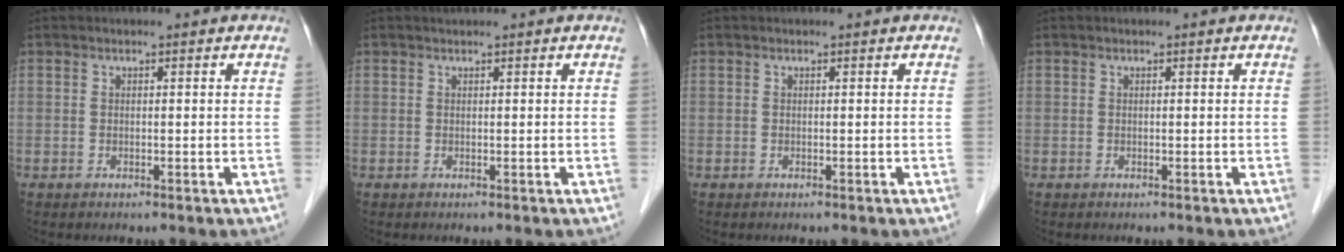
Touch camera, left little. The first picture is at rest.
{"total": 0.0}
{"total": 0.0}
{"total": 0.0}